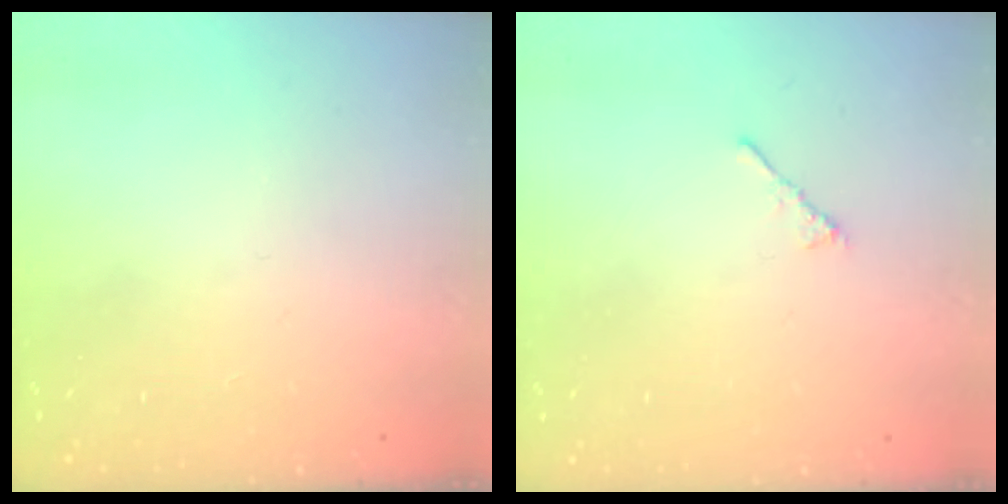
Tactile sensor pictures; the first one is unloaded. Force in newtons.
{"total": 2.3, "press": 2.2, "slide": 0.6}